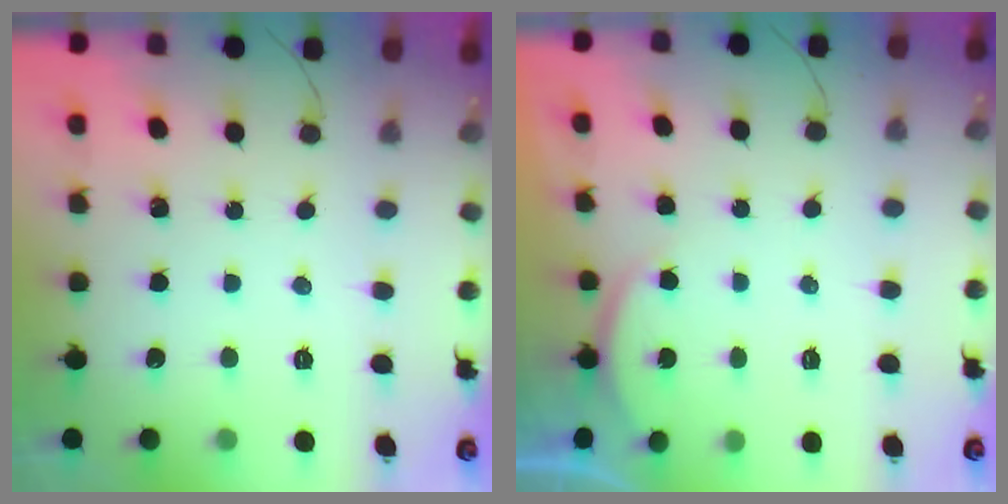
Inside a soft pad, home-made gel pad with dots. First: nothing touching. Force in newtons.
{"total": 2.8, "press": 2.7, "slide": 0.6}